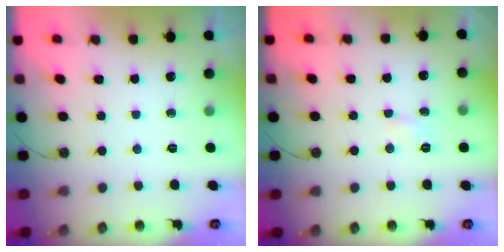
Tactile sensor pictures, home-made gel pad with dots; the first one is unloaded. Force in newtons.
{"total": 2.4, "press": 2.3, "slide": 0.4}